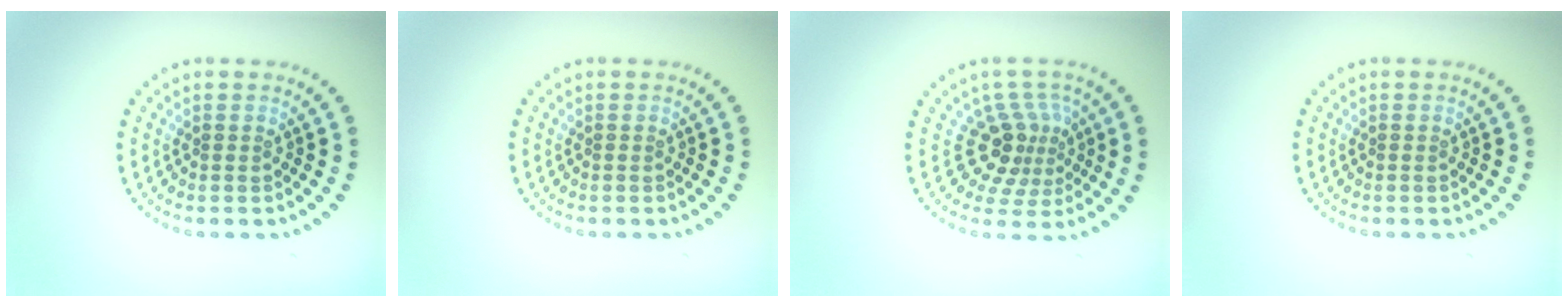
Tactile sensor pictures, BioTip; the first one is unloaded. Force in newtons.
{"total": 0.0}
{"total": 3.8, "press": 2.6, "slide": 2.8}
{"total": 0.0}